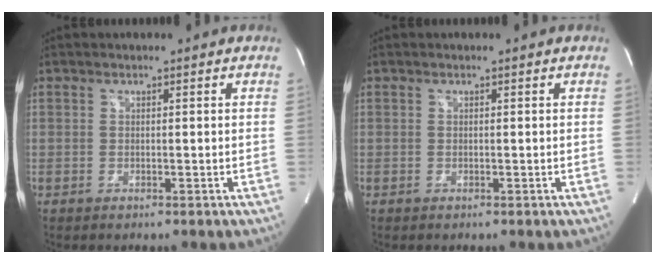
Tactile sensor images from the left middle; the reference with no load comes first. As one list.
[{"total": 0.0}]